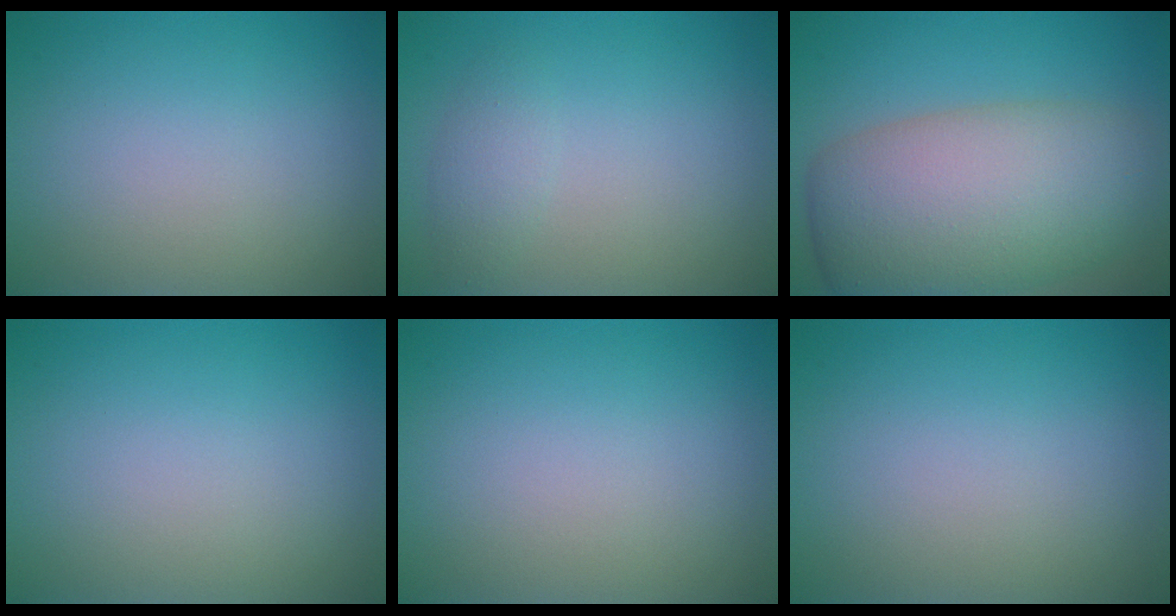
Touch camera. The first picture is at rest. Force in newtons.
{"total": 1.4, "press": 1.4, "slide": 0.1}
{"total": 10.5, "press": 10.5, "slide": 0.7}
{"total": 0.0}
{"total": 0.0}
{"total": 0.0}